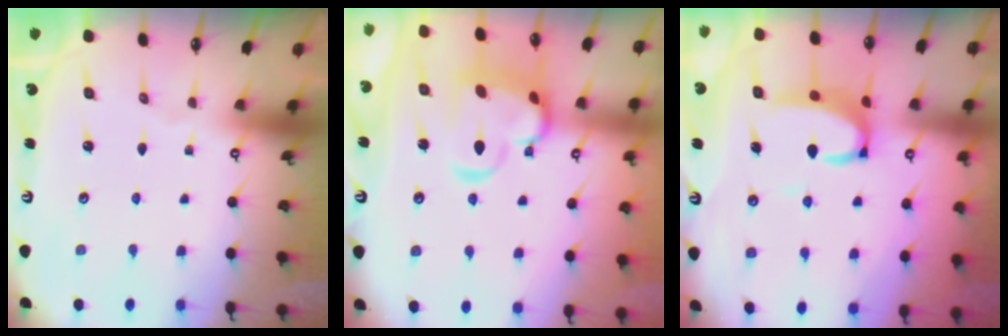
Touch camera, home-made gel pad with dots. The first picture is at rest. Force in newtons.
{"total": 9.7, "press": 9.5, "slide": 1.8}
{"total": 6.9, "press": 6.9, "slide": 0.9}